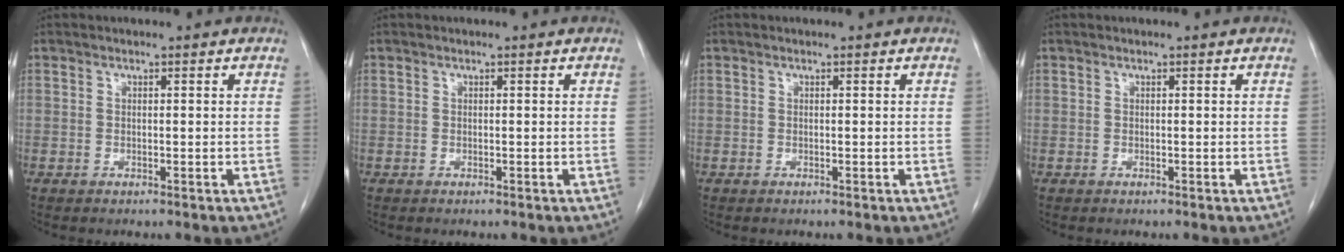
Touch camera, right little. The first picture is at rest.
{"total": 0.0}
{"total": 0.0}
{"total": 0.0}